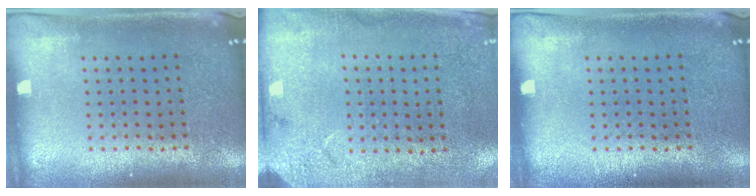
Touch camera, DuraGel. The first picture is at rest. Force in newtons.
{"total": 2.6, "press": 2.1, "slide": 1.6}
{"total": 0.0}